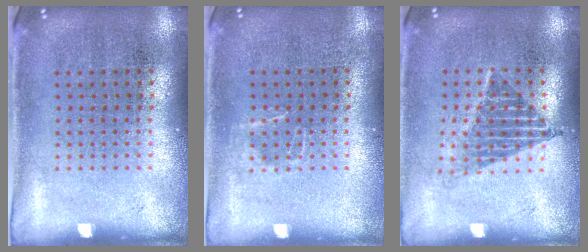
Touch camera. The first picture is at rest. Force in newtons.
{"total": 0.9, "press": 0.8, "slide": 0.2}
{"total": 1.3, "press": 1.1, "slide": 0.7}